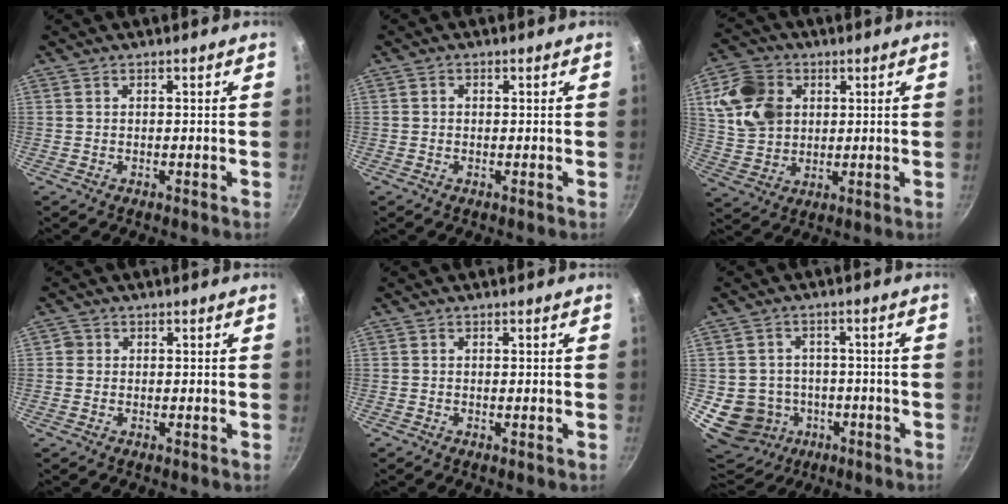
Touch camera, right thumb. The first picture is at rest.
{"total": 0.8, "force": [0.0, 0.7, 0.3], "torque": [-0.005, 0.005, 0.001]}
{"total": 12.2, "force": [3.3, 9.5, 6.9], "torque": [-0.109, -0.002, 0.064]}
{"total": 1.3, "force": [0.0, 1.3, 0.3], "torque": [0.002, 0.002, -0.004]}
{"total": 0.0}
{"total": 12.4, "force": [-3.0, 11.4, 3.6], "torque": [-0.046, 0.039, -0.025]}